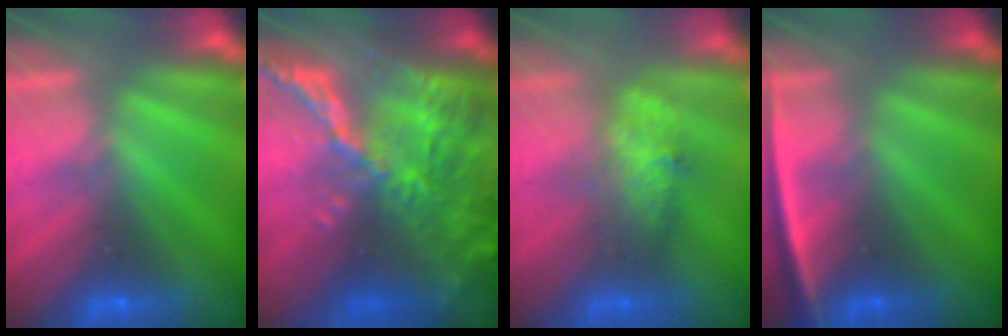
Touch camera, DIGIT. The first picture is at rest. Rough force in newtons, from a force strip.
{"total": 5.8}
{"total": 2.6}
{"total": 2.4}